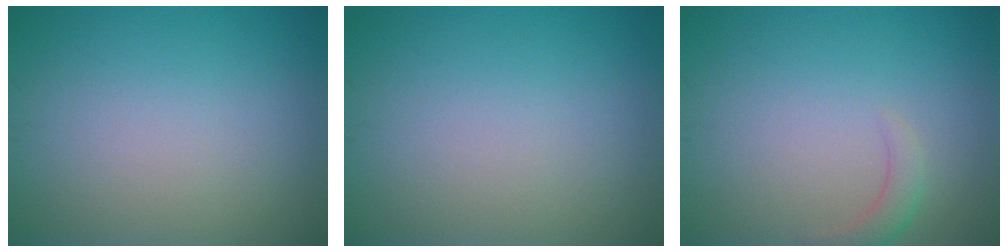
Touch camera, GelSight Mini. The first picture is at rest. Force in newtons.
{"total": 0.0}
{"total": 1.6, "press": 1.6, "slide": 0.3}